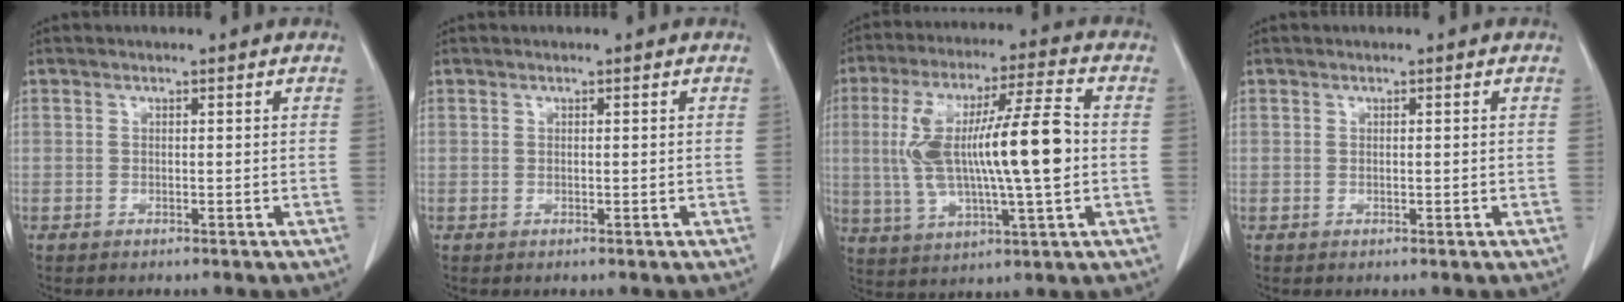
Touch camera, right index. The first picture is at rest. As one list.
[{"total": 0.0}, {"total": 17.5, "force": [0.2, 2.9, 17.3], "torque": [-0.329, 0.023, 0.007]}, {"total": 0.6, "force": [-0.1, 0.3, 0.5], "torque": [-0.014, -0.001, 0.000]}]